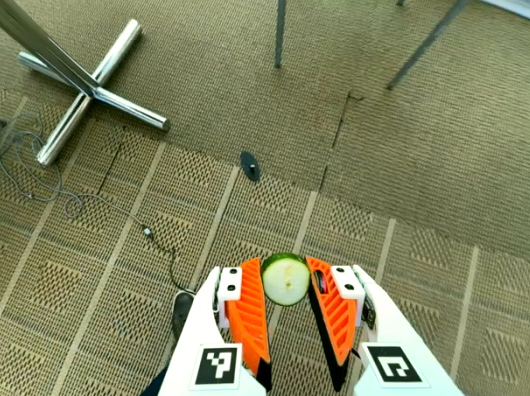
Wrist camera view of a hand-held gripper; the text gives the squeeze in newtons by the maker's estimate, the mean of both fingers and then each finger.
{"total": 6.3, "left": 5.8, "right": 6.9}